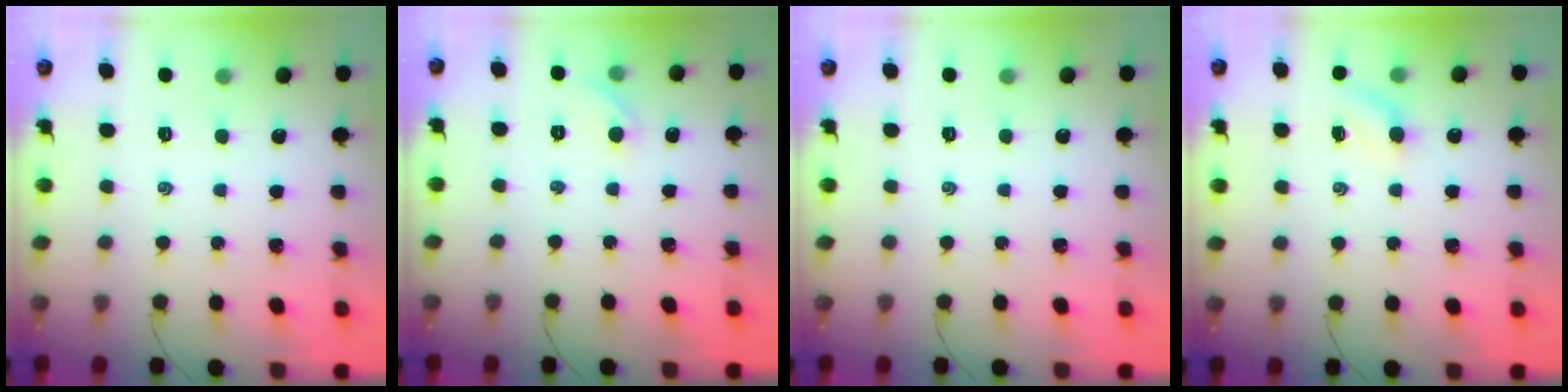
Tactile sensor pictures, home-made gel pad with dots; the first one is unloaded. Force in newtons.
{"total": 4.7, "press": 4.3, "slide": 1.7}
{"total": 0.0}
{"total": 4.4, "press": 4.3, "slide": 0.9}